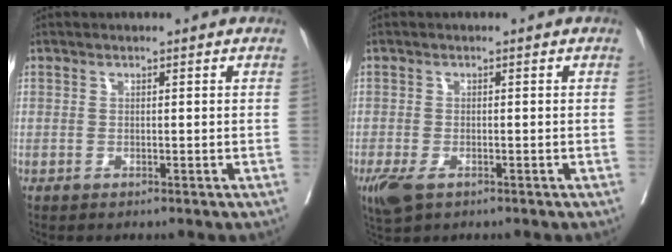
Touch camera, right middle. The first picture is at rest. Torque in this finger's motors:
{"motor_torque": [0.44, -0.39, 0.25, 0.07]}